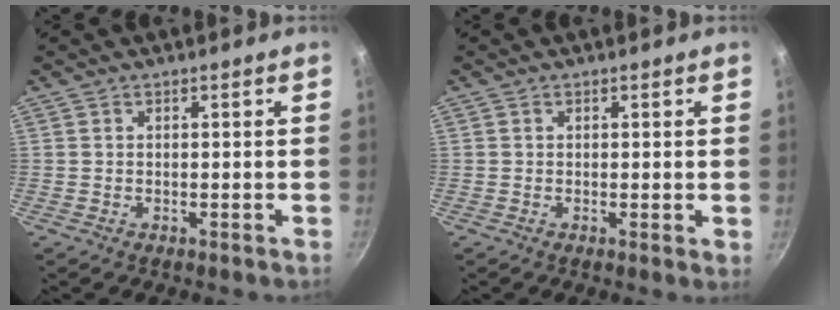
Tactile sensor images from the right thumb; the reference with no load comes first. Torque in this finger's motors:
{"motor_torque": [-0.33, -0.23, -0.19, -0.17, -0.01]}